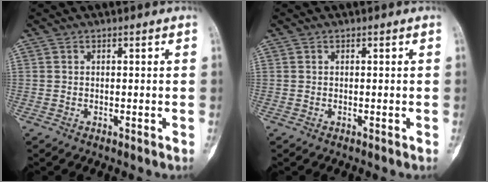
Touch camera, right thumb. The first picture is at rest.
{"total": 0.0}